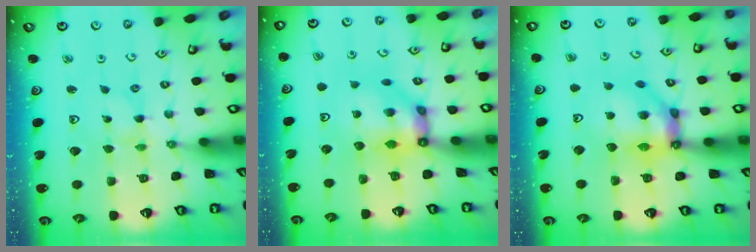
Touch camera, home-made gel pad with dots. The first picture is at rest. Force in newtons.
{"total": 8.1, "press": 8.0, "slide": 0.9}
{"total": 11.2, "press": 11.2, "slide": 1.0}